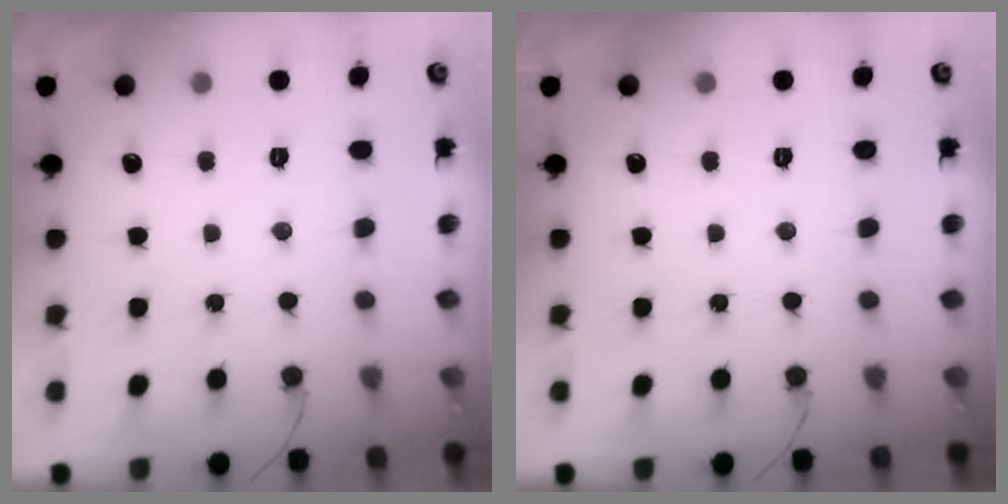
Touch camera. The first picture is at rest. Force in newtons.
{"total": 0.0}